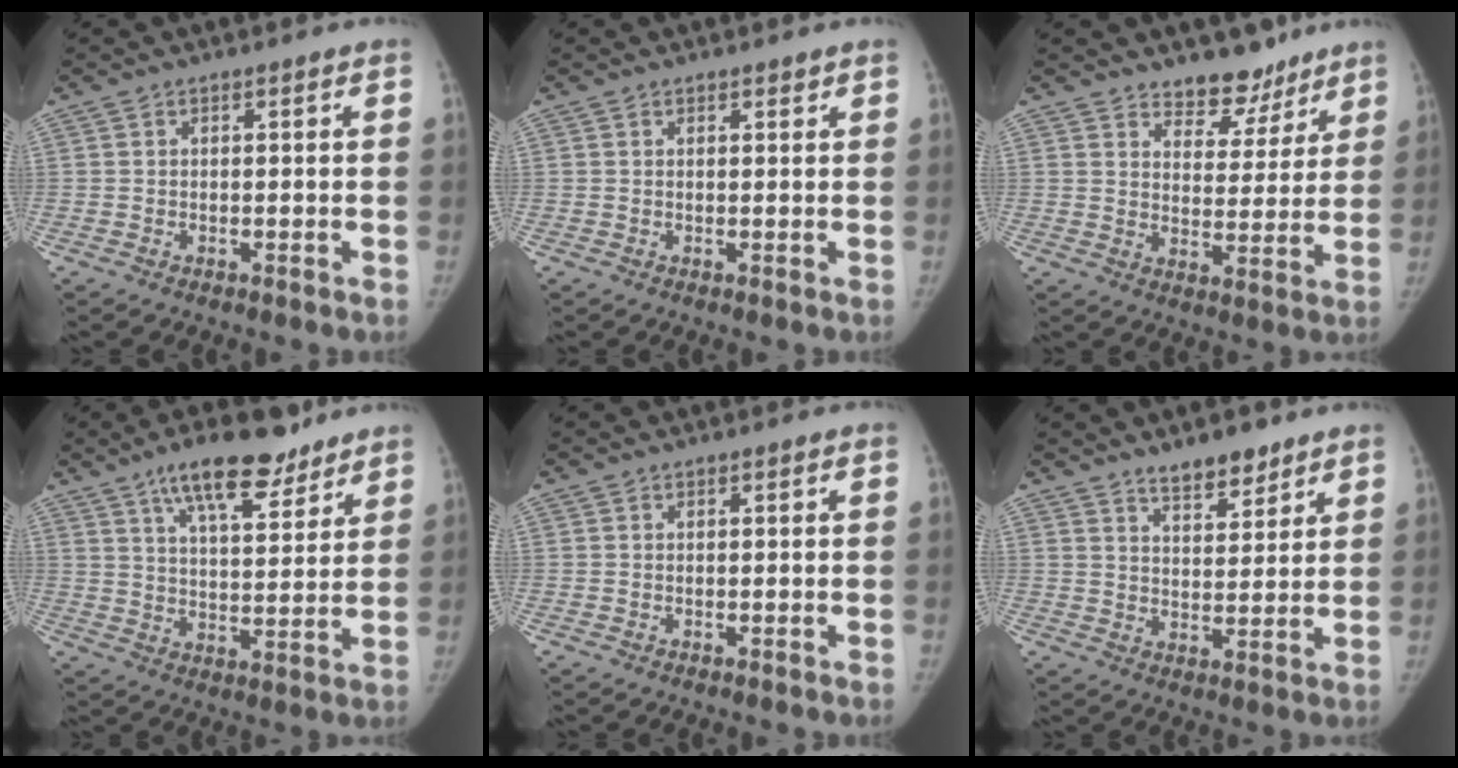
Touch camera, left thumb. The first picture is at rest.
{"total": 0.8, "force": [0.7, 0.2, 0.3], "torque": [-0.006, -0.005, 0.011]}
{"total": 8.6, "force": [6.9, 4.4, 2.6], "torque": [0.002, -0.046, 0.109]}
{"total": 13.7, "force": [9.3, 5.0, 8.7], "torque": [-0.110, -0.042, 0.150]}
{"total": 0.0}
{"total": 7.0, "force": [5.4, 2.6, 3.4], "torque": [-0.028, -0.040, 0.088]}